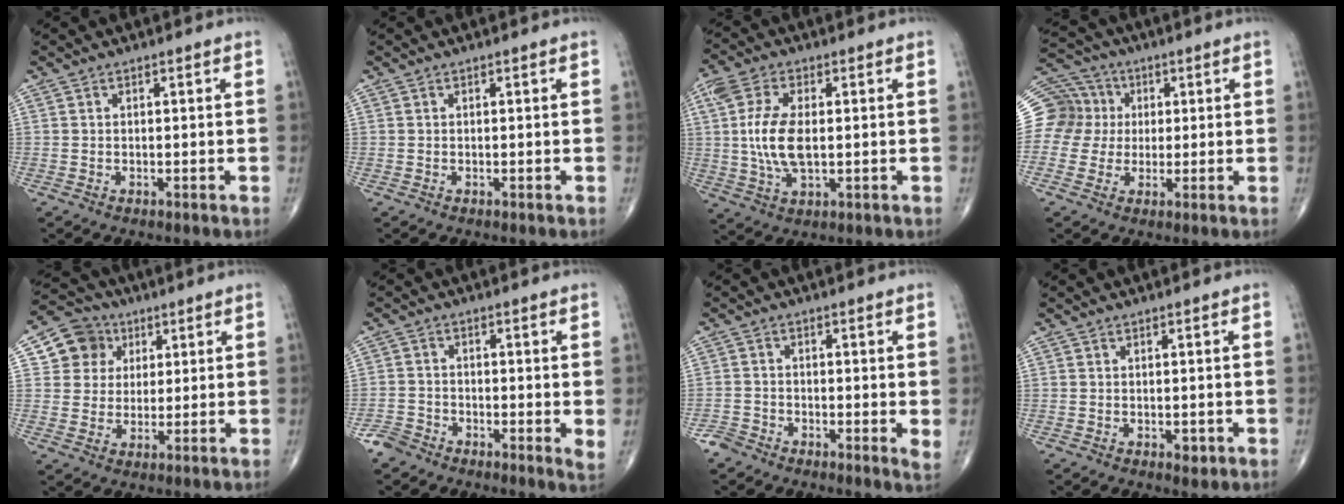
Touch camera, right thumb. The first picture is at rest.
{"total": 0.0}
{"total": 10.6, "force": [0.6, 5.3, 9.2], "torque": [-0.206, -0.001, 0.015]}
{"total": 12.8, "force": [1.8, 12.3, 2.9], "torque": [-0.053, 0.038, 0.034]}
{"total": 8.5, "force": [3.2, 7.7, 1.9], "torque": [0.004, -0.004, 0.052]}
{"total": 3.9, "force": [-2.1, 2.0, 2.6], "torque": [-0.035, 0.000, -0.053]}
{"total": 3.2, "force": [-1.5, 1.5, 2.4], "torque": [-0.033, -0.002, -0.041]}
{"total": 1.2, "force": [-0.3, 0.7, 0.9], "torque": [-0.004, -0.002, -0.003]}